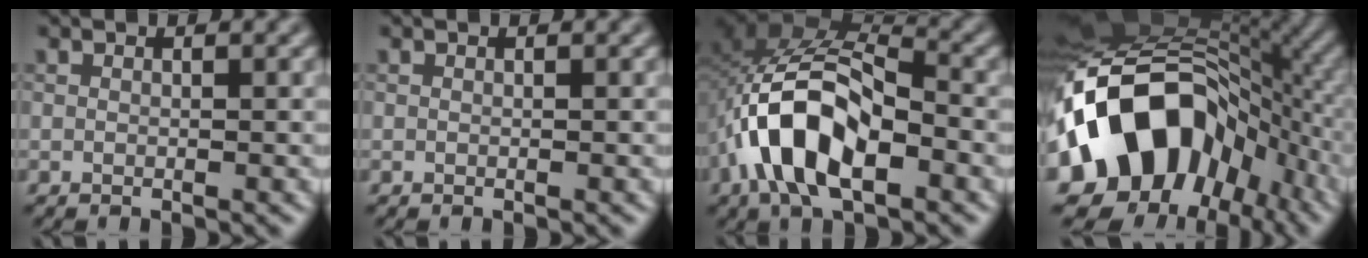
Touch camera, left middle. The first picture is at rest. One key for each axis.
{"total": 0.0}
{"total": 10.3, "fx": -3.6, "fy": 5.5, "fz": 7.9, "tx": -0.150, "ty": 0.011, "tz": -0.076}
{"total": 16.6, "fx": -4.3, "fy": 12.0, "fz": 10.6, "tx": -0.159, "ty": -0.001, "tz": -0.080}